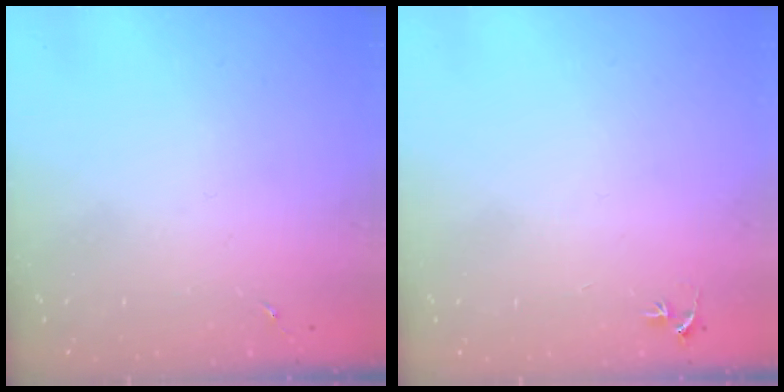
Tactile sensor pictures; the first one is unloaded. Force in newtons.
{"total": 2.9, "press": 2.9, "slide": 0.2}